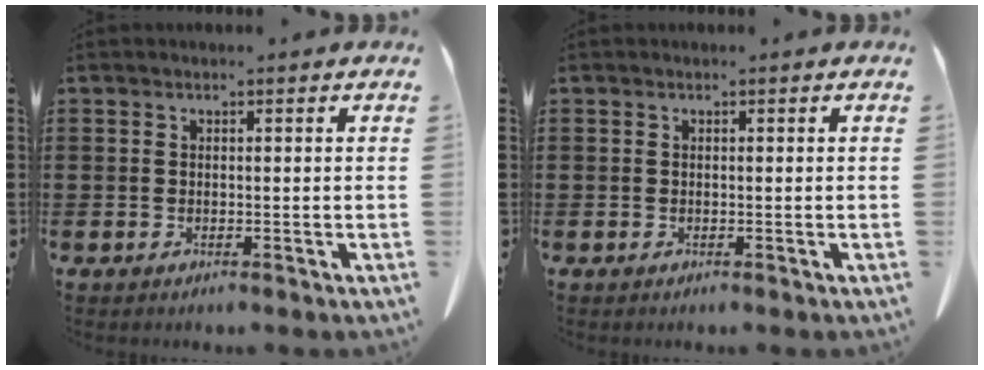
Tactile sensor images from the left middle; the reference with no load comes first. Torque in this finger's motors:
{"motor_torque": [0.00, 0.00, 0.00, 0.00]}